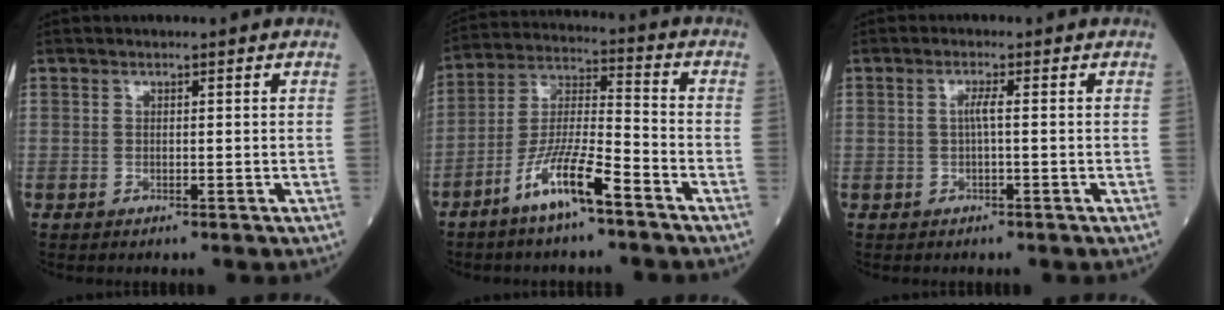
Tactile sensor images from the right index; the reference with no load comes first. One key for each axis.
{"total": 10.4, "fx": -6.5, "fy": 1.0, "fz": 8.1, "tx": -0.165, "ty": -0.010, "tz": -0.127}
{"total": 1.5, "fx": 0.0, "fy": -0.1, "fz": 1.5, "tx": -0.033, "ty": 0.002, "tz": -0.001}